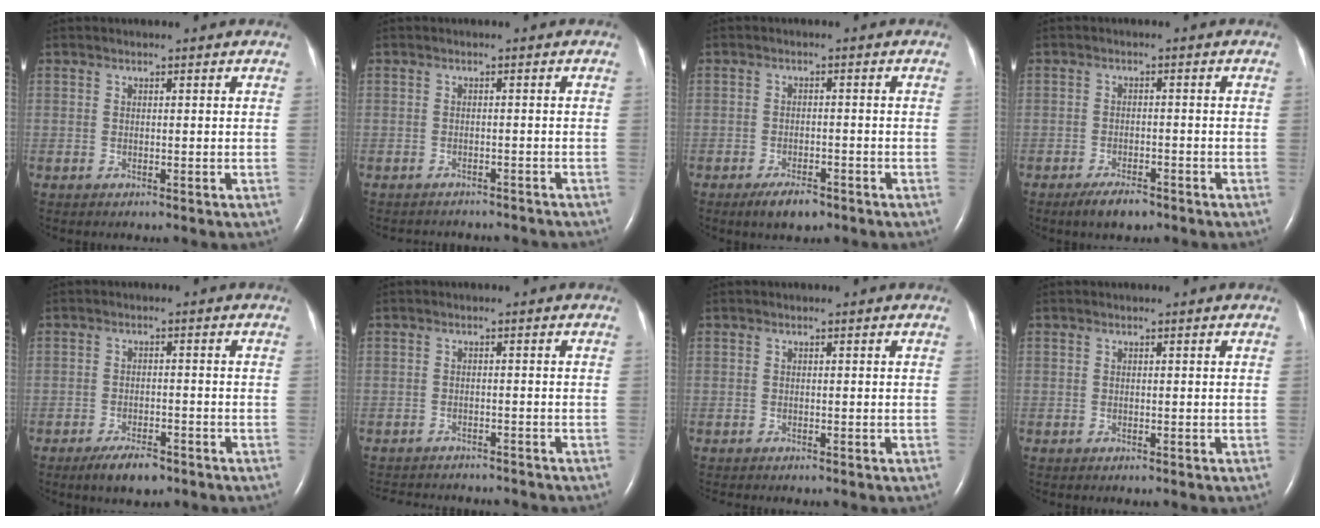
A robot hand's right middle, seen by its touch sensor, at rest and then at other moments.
{"total": 7.9, "force": [-7.4, 2.1, 1.7], "torque": [-0.019, -0.002, -0.079]}
{"total": 3.9, "force": [-2.8, 1.4, 2.4], "torque": [-0.049, -0.003, -0.042]}
{"total": 3.8, "force": [-2.8, 1.2, 2.2], "torque": [-0.048, -0.004, -0.045]}
{"total": 4.6, "force": [-3.4, 1.5, 2.8], "torque": [-0.057, -0.003, -0.053]}
{"total": 10.1, "force": [-9.5, 2.3, 2.7], "torque": [-0.049, -0.002, -0.117]}
{"total": 1.0, "force": [-0.9, 0.1, 0.5], "torque": [-0.006, -0.003, -0.010]}
{"total": 0.0}